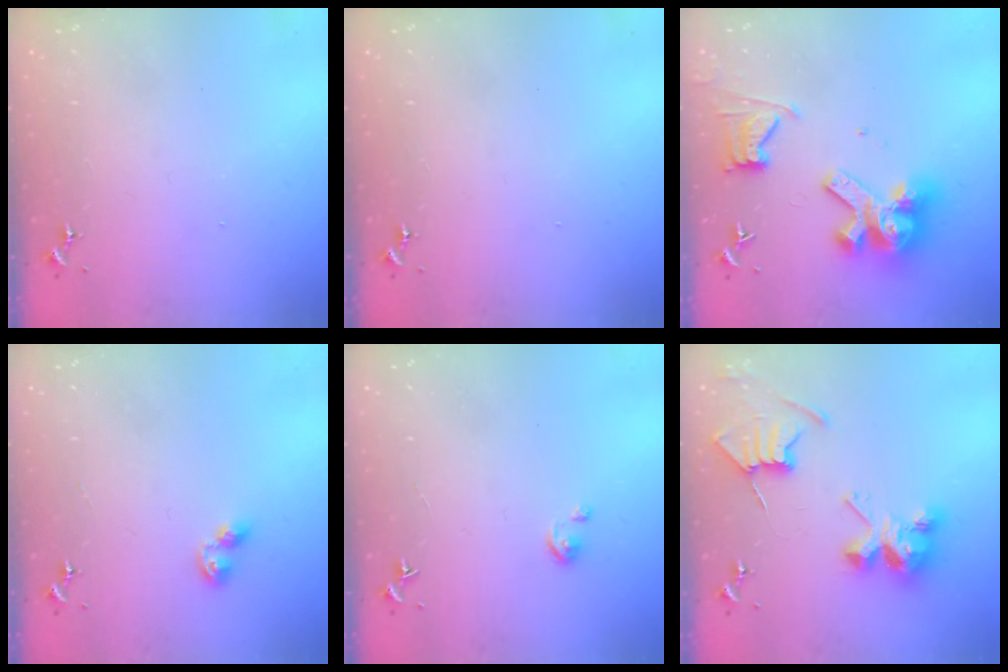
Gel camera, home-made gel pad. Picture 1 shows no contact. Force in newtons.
{"total": 0.0}
{"total": 15.4, "press": 15.3, "slide": 1.8}
{"total": 5.2, "press": 5.1, "slide": 0.5}
{"total": 2.6, "press": 2.6, "slide": 0.3}
{"total": 9.7, "press": 9.7, "slide": 0.6}